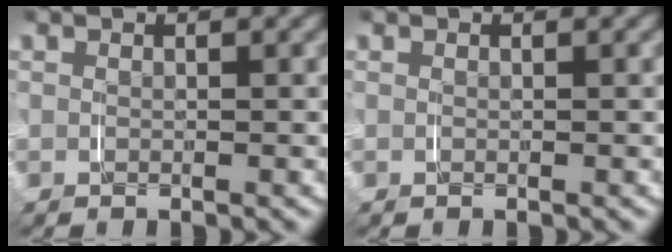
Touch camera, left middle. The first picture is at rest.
{"total": 0.0}